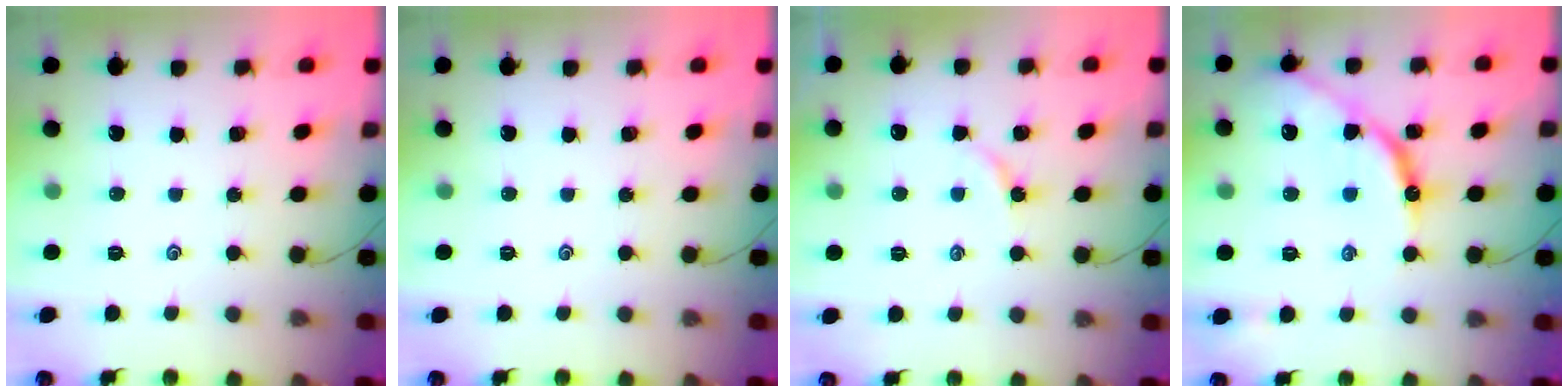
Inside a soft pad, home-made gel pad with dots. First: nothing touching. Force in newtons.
{"total": 0.0}
{"total": 2.7, "press": 2.6, "slide": 0.5}
{"total": 13.0, "press": 12.9, "slide": 0.9}